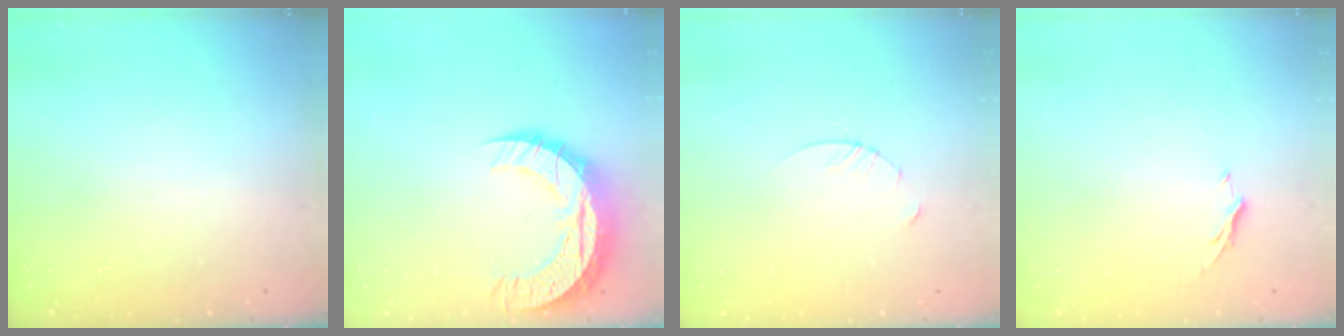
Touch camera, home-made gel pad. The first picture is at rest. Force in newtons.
{"total": 12.7, "press": 12.7, "slide": 0.9}
{"total": 3.2, "press": 3.2, "slide": 0.3}
{"total": 3.2, "press": 3.2, "slide": 0.3}